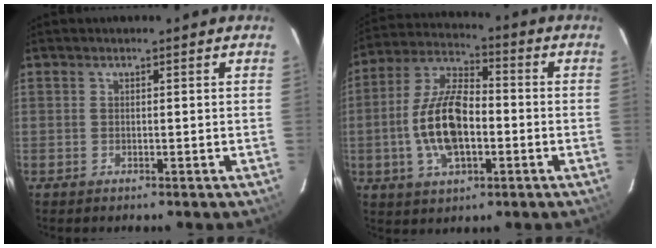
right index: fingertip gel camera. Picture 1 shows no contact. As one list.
[{"total": 13.6, "force": [-2.6, 6.3, 11.8], "torque": [-0.243, 0.008, -0.046]}]